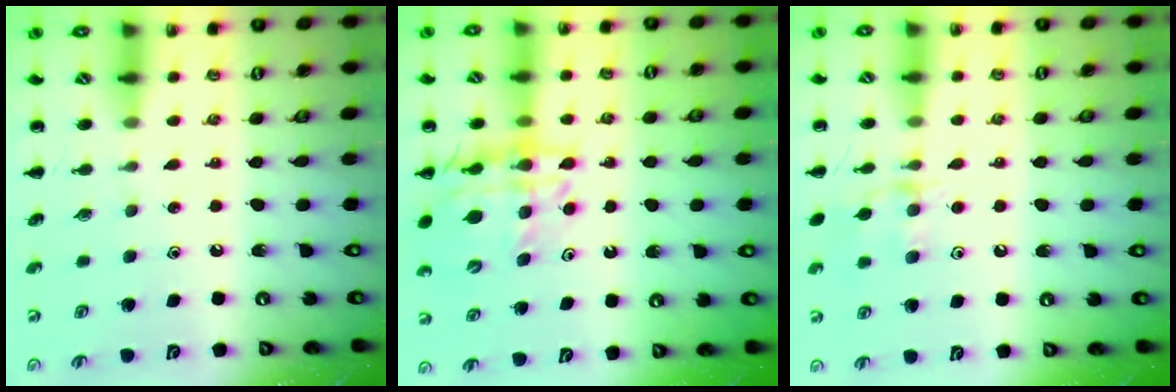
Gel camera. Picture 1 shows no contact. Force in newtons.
{"total": 15.8, "press": 15.4, "slide": 3.8}
{"total": 9.7, "press": 9.7, "slide": 0.8}